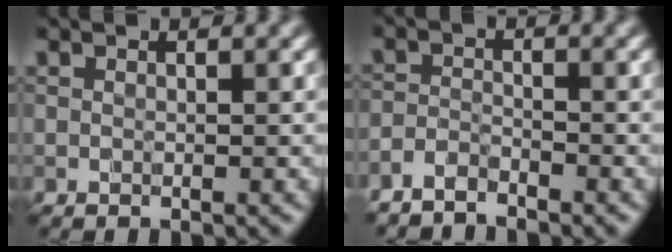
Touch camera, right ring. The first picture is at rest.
{"total": 1.9, "force": [-1.9, 0.2, 0.1], "torque": [0.000, 0.001, -0.045]}